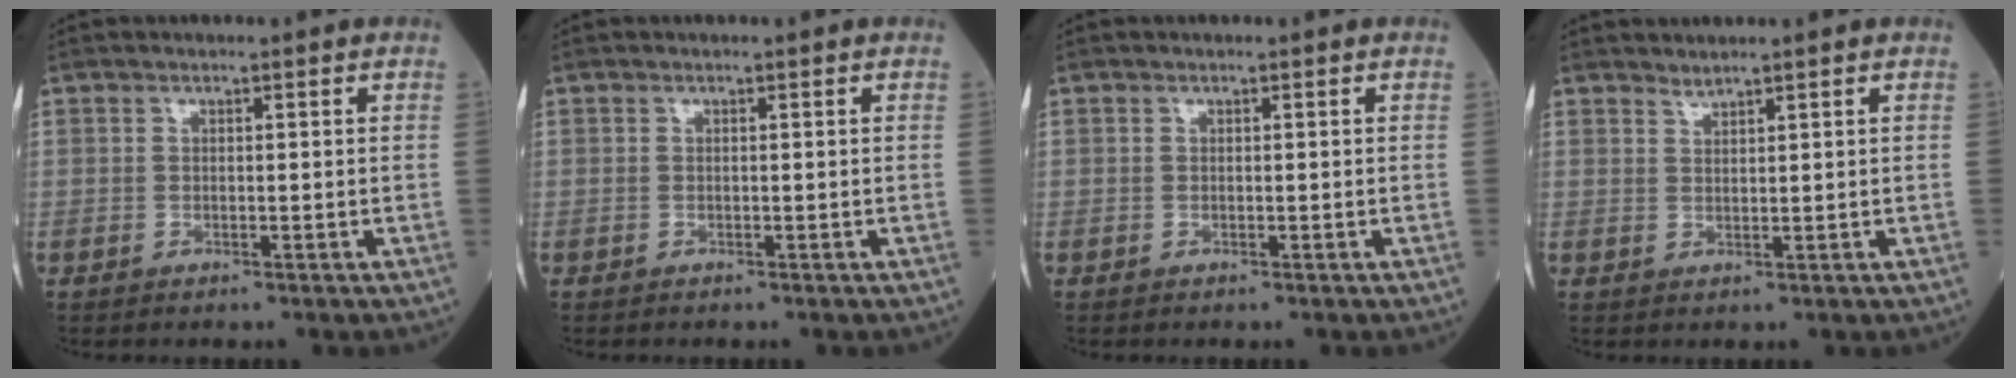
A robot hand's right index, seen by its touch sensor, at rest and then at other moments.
{"total": 0.0}
{"total": 0.0}
{"total": 1.2, "force": [1.1, -0.3, 0.0], "torque": [-0.007, -0.003, 0.026]}